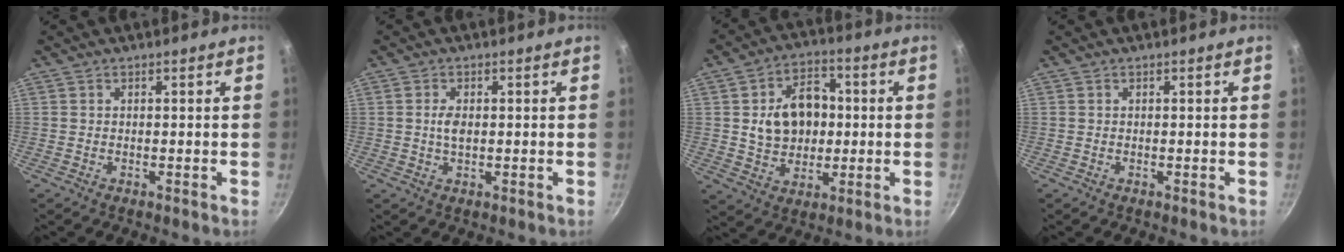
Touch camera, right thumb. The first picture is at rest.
{"total": 2.7, "force": [0.2, 1.5, 2.2], "torque": [-0.037, 0.000, 0.002]}
{"total": 12.7, "force": [1.0, 9.5, 8.4], "torque": [-0.102, 0.011, 0.018]}
{"total": 0.0}